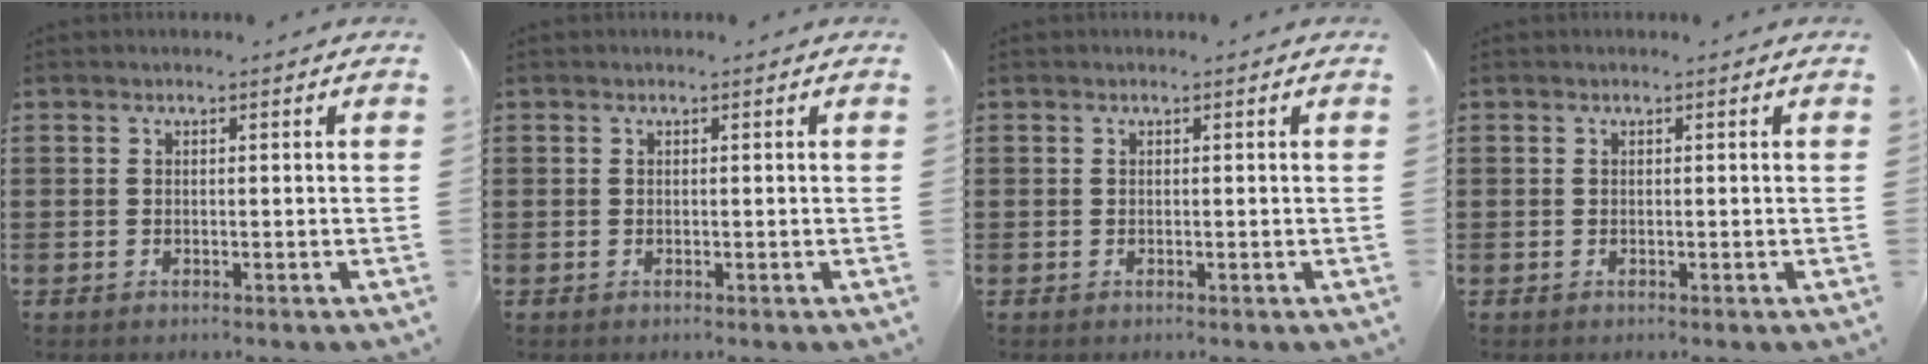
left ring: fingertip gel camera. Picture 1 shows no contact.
{"total": 0.0}
{"total": 0.0}
{"total": 0.0}